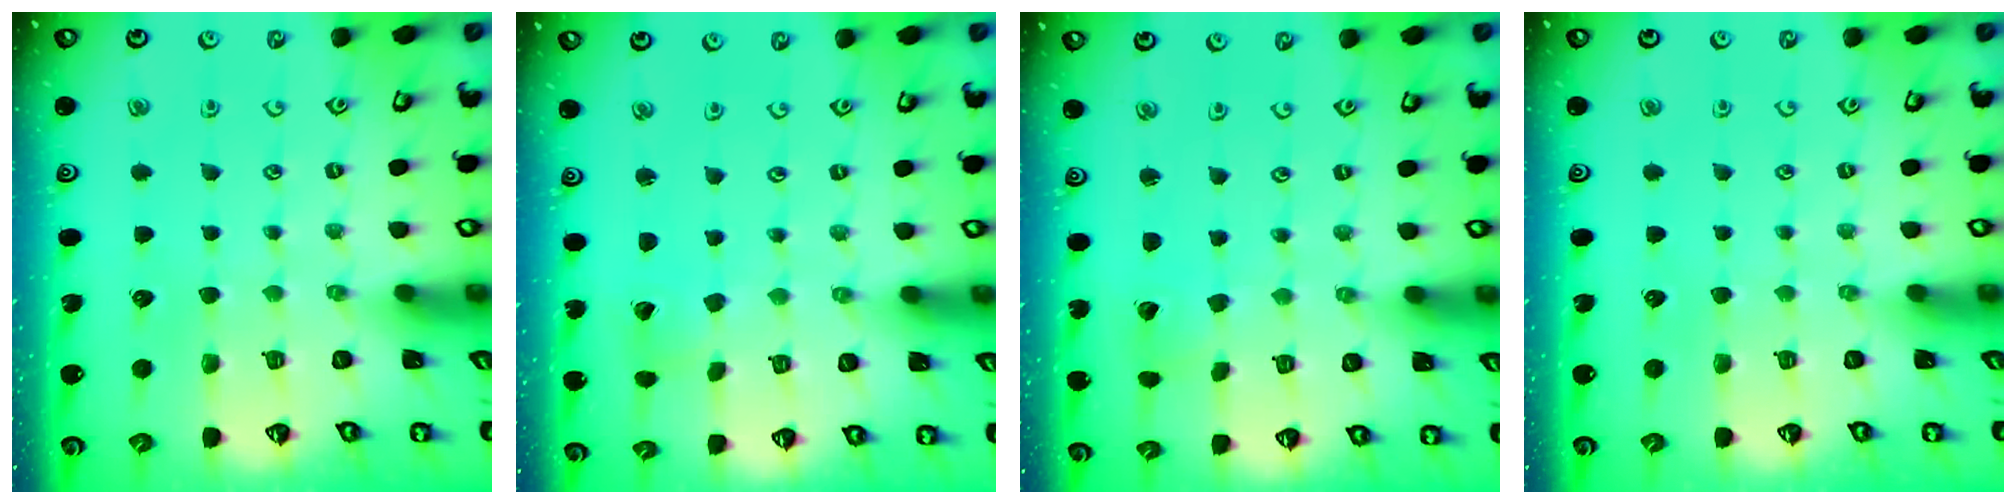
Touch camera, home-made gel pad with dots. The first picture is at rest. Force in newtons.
{"total": 2.3, "press": 2.3, "slide": 0.2}
{"total": 2.9, "press": 2.9, "slide": 0.1}
{"total": 0.0}